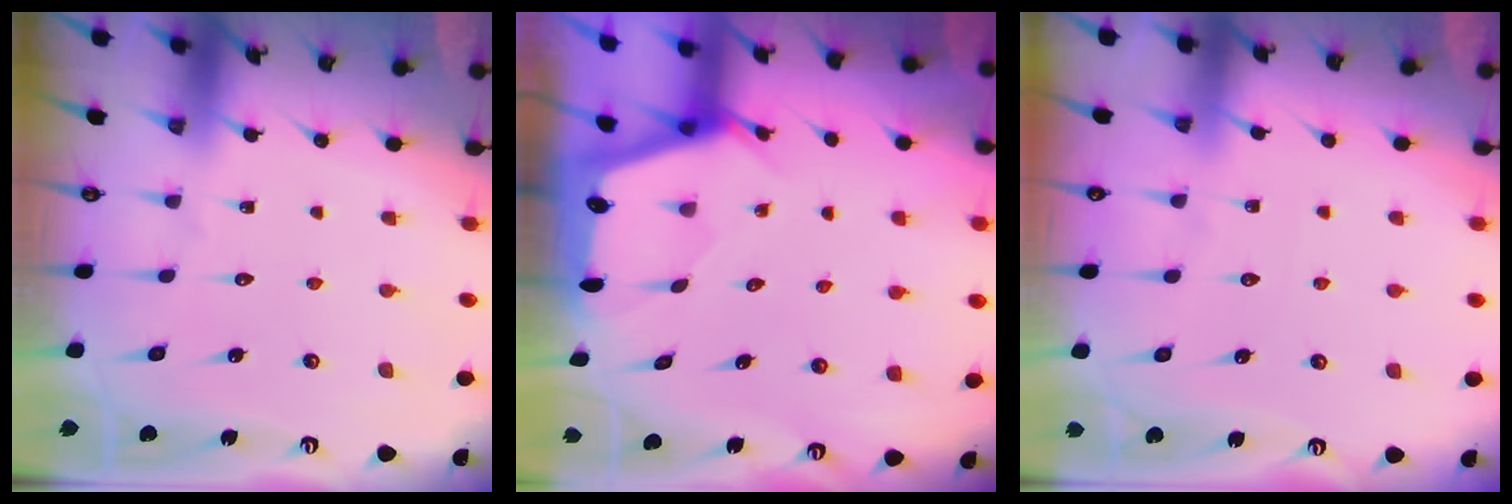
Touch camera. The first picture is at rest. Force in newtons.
{"total": 2.4, "press": 2.4, "slide": 0.3}
{"total": 1.6, "press": 1.6, "slide": 0.3}